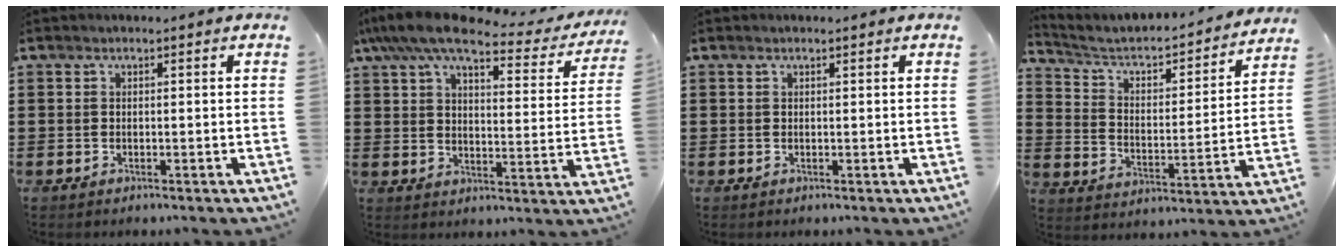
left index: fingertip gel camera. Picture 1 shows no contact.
{"total": 9.5, "force": [7.3, 2.2, 5.6], "torque": [-0.127, -0.029, 0.124]}
{"total": 0.0}
{"total": 3.6, "force": [2.9, 1.5, 1.6], "torque": [-0.052, -0.028, 0.035]}